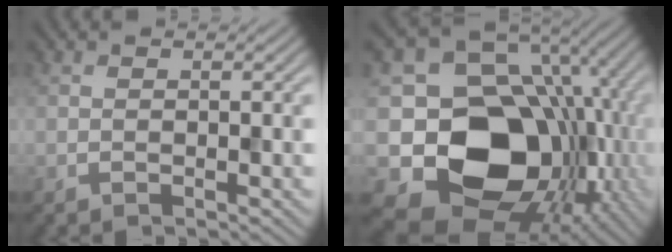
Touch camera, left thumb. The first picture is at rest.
{"total": 19.5, "force": [-4.5, 16.0, 10.1], "torque": [-0.206, -0.051, -0.057]}